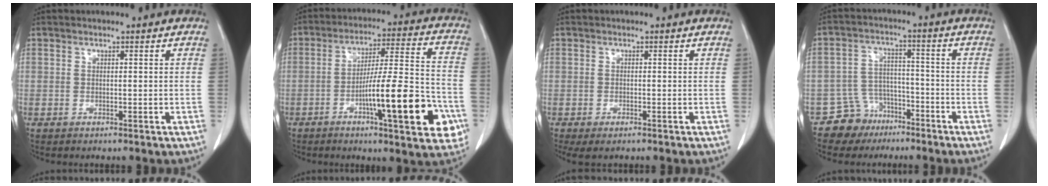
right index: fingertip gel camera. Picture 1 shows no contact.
{"total": 17.8, "force": [-6.3, 2.1, 16.5], "torque": [-0.228, 0.008, -0.089]}
{"total": 2.7, "force": [-1.8, 0.8, 1.8], "torque": [-0.030, -0.008, -0.026]}
{"total": 6.6, "force": [-4.6, 4.8, 0.0], "torque": [0.008, 0.020, -0.077]}